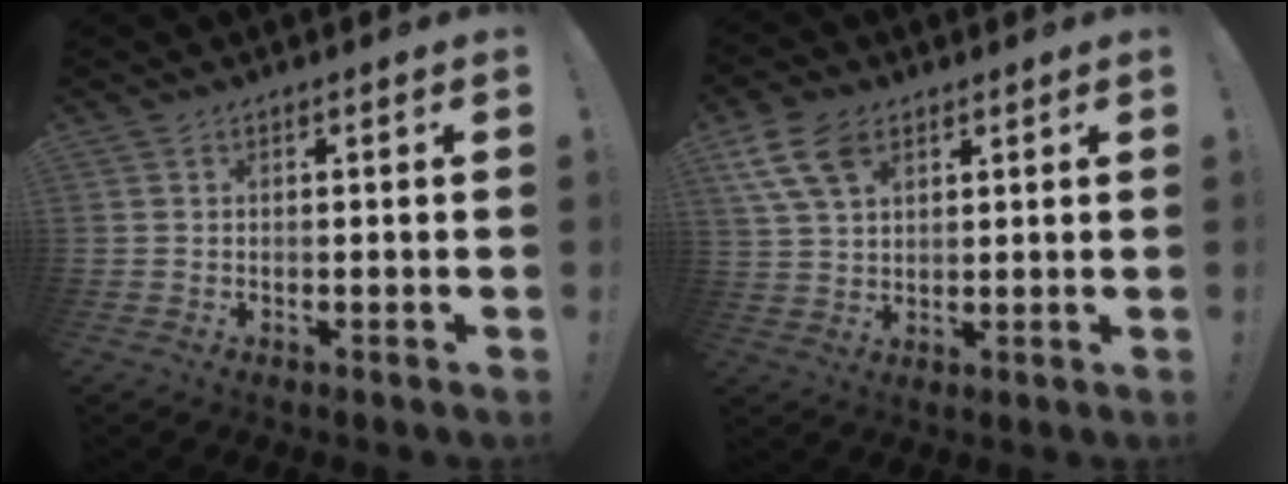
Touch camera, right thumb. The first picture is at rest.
{"total": 10.8, "force": [5.5, 6.6, 6.5], "torque": [-0.124, -0.011, 0.109]}